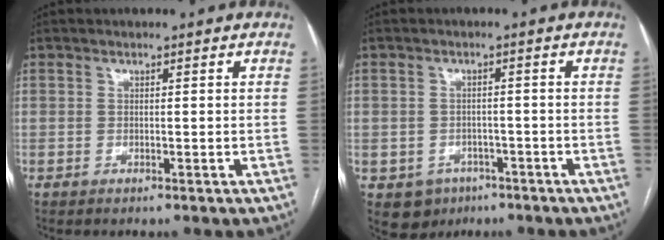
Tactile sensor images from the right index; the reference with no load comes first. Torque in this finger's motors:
{"motor_torque": [-0.21, -0.15, -0.42, -0.20]}